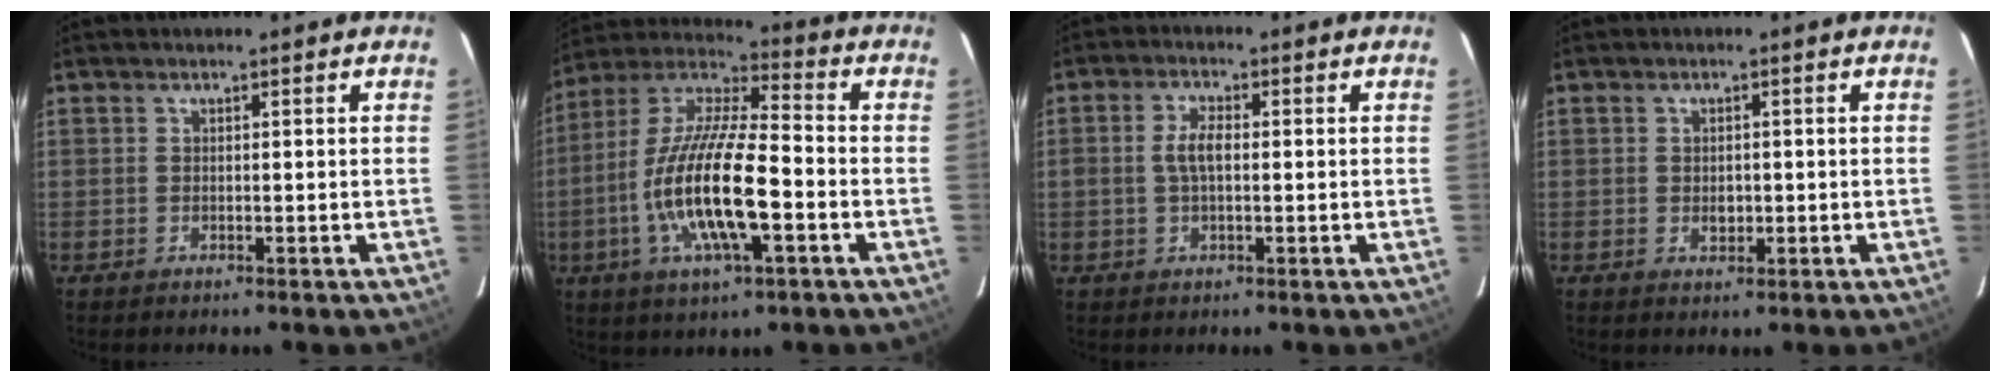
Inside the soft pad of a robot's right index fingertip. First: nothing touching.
{"total": 18.4, "force": [-4.8, 4.9, 17.1], "torque": [-0.338, -0.011, -0.095]}
{"total": 4.1, "force": [0.0, 1.9, 3.6], "torque": [-0.073, 0.007, 0.001]}
{"total": 2.2, "force": [-0.3, 1.7, 1.3], "torque": [-0.020, 0.000, -0.003]}